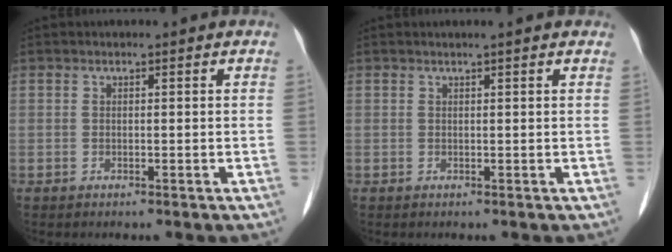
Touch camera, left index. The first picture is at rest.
{"total": 2.1, "force": [1.8, 0.0, 1.0], "torque": [-0.014, 0.018, 0.021]}